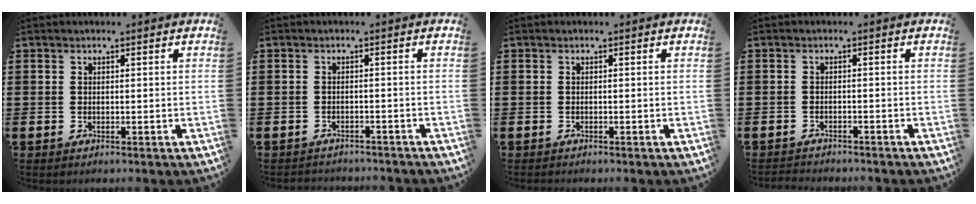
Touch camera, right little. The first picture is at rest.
{"total": 1.2, "force": [-1.2, 0.1, -0.1], "torque": [-0.002, 0.003, -0.026]}
{"total": 0.0}
{"total": 1.2, "force": [-1.2, 0.0, -0.1], "torque": [-0.001, 0.002, -0.025]}